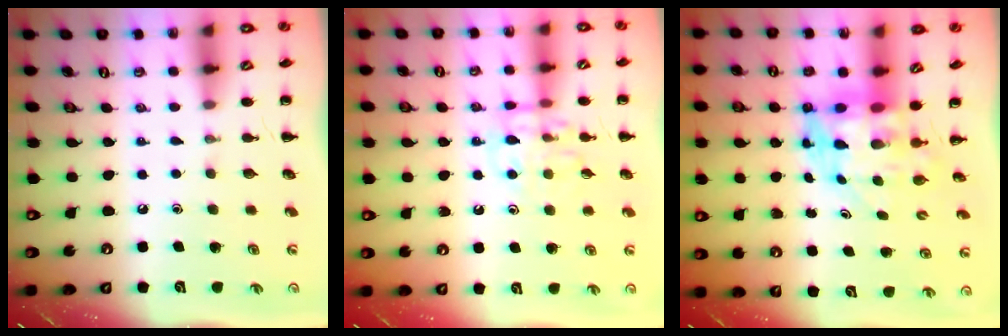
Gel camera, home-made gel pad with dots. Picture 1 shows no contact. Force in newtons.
{"total": 10.7, "press": 10.7, "slide": 0.8}
{"total": 6.2, "press": 5.9, "slide": 1.8}